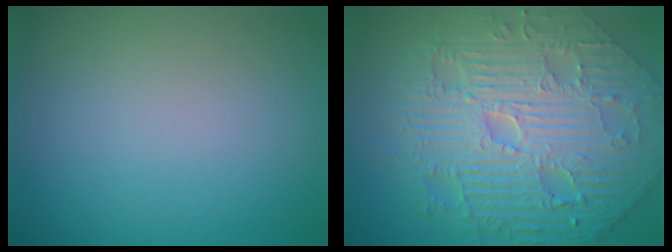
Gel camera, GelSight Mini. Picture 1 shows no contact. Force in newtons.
{"total": 9.9, "press": 7.4, "slide": 6.6}